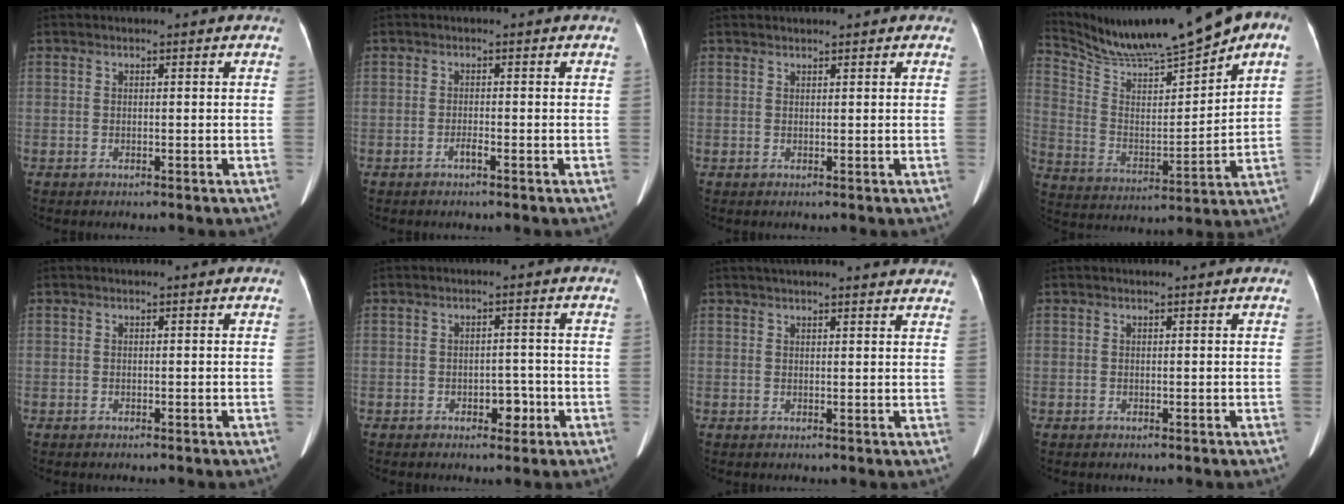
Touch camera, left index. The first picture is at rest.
{"total": 0.8, "force": [-0.6, 0.0, 0.6], "torque": [-0.014, -0.001, -0.009]}
{"total": 1.8, "force": [1.6, 0.5, 0.6], "torque": [-0.007, 0.023, 0.022]}
{"total": 17.4, "force": [14.5, 0.7, 9.5], "torque": [-0.170, 0.013, 0.252]}
{"total": 0.0}
{"total": 2.7, "force": [-1.1, 1.7, 1.7], "torque": [-0.020, 0.005, -0.010]}
{"total": 17.0, "force": [15.5, 2.4, 6.5], "torque": [-0.083, 0.029, 0.185]}
{"total": 0.8, "force": [0.7, 0.0, 0.3], "torque": [-0.008, 0.011, 0.015]}